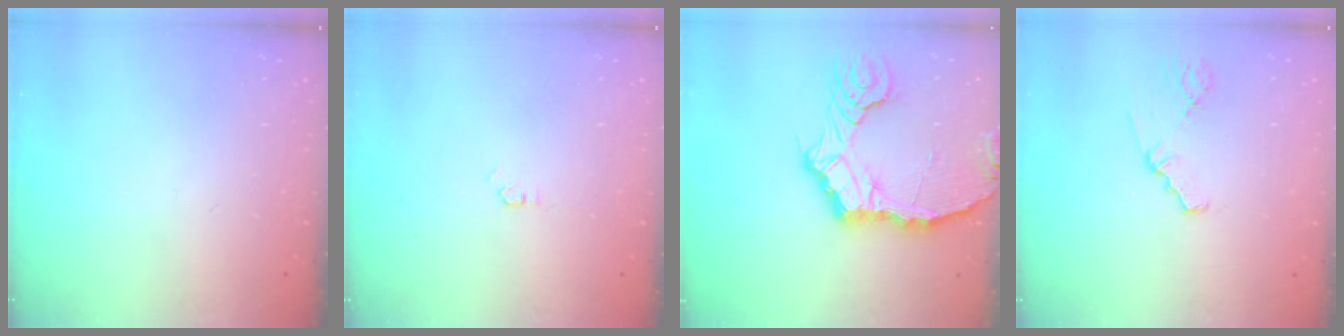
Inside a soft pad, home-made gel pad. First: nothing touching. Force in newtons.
{"total": 2.3, "press": 2.3, "slide": 0.3}
{"total": 13.7, "press": 13.5, "slide": 1.9}
{"total": 1.7, "press": 1.7, "slide": 0.1}